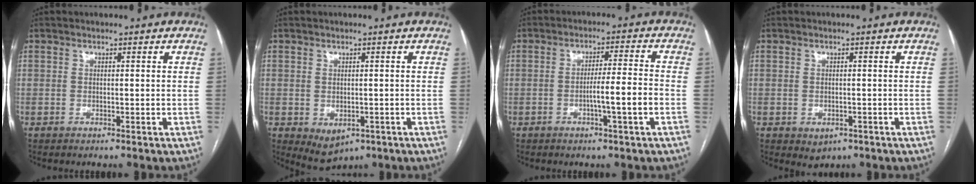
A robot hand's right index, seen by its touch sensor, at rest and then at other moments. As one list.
[{"total": 4.2, "force": [-1.4, 2.8, 2.8], "torque": [-0.043, -0.006, -0.003]}, {"total": 6.1, "force": [-1.9, -0.4, 5.7], "torque": [-0.094, 0.003, -0.030]}, {"total": 2.2, "force": [-1.0, 1.6, 1.2], "torque": [-0.013, -0.001, -0.001]}]